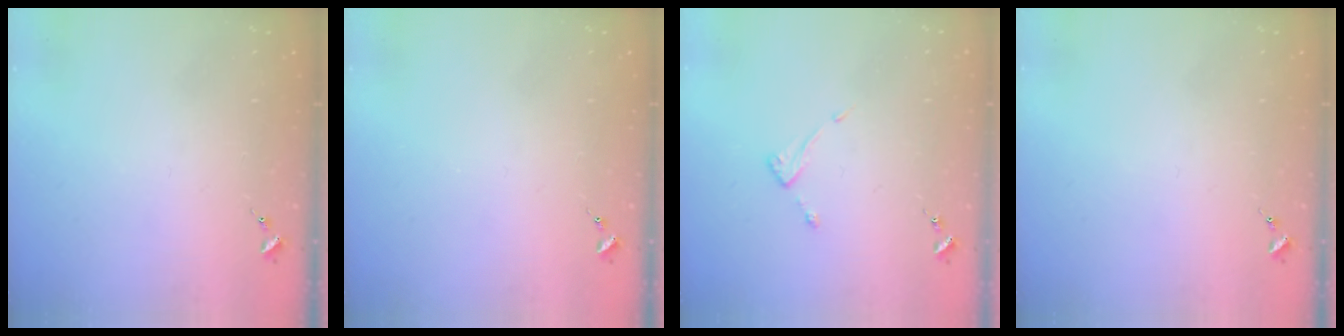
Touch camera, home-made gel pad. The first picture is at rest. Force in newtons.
{"total": 0.0}
{"total": 4.1, "press": 4.0, "slide": 0.4}
{"total": 0.0}